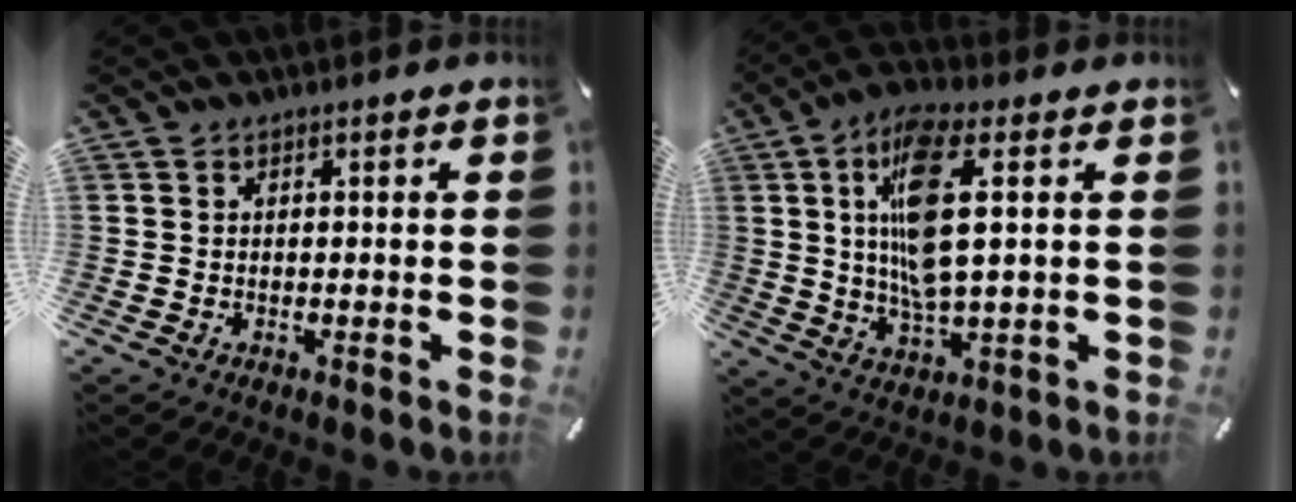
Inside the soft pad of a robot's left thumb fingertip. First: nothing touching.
{"total": 12.7, "force": [2.5, 3.7, 11.9], "torque": [-0.242, -0.008, 0.037]}